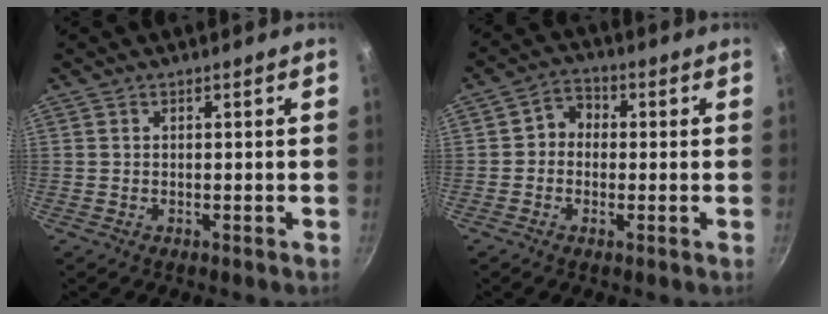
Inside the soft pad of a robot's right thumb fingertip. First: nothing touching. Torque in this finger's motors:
{"motor_torque": [-0.32, 0.40, -0.37, 0.04, 0.10]}